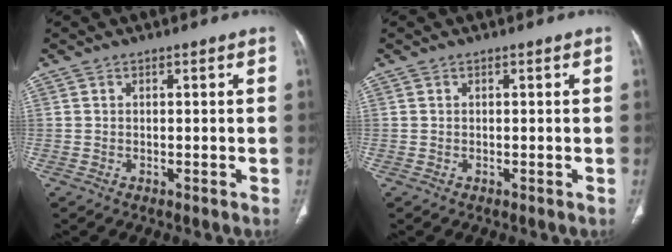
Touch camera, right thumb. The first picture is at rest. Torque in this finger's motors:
{"motor_torque": [-0.16, 0.19, -0.26, 0.25, 0.03]}